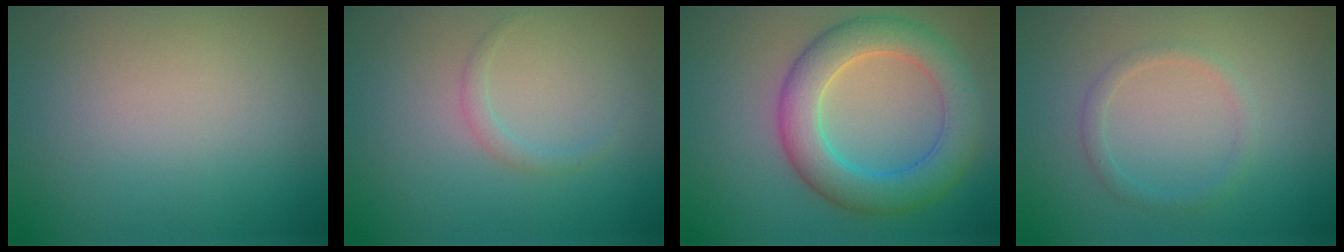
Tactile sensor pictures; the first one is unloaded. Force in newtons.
{"total": 1.0, "press": 1.0, "slide": 0.0}
{"total": 6.6, "press": 6.6, "slide": 0.3}
{"total": 1.3, "press": 1.3, "slide": 0.1}